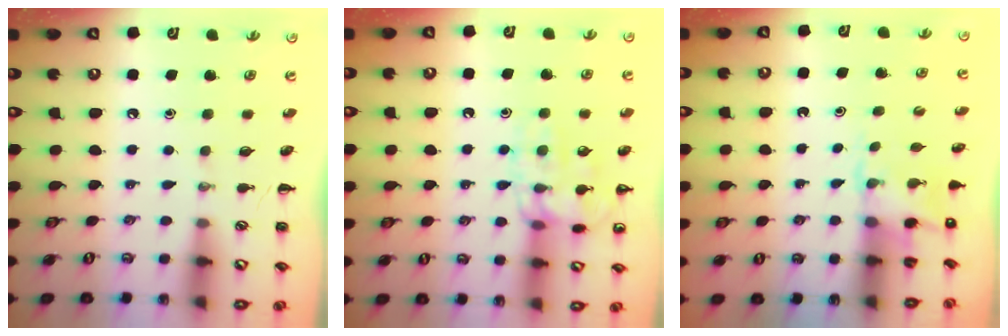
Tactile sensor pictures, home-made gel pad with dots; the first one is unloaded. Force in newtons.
{"total": 12.8, "press": 12.8, "slide": 0.3}
{"total": 3.6, "press": 3.6, "slide": 0.7}